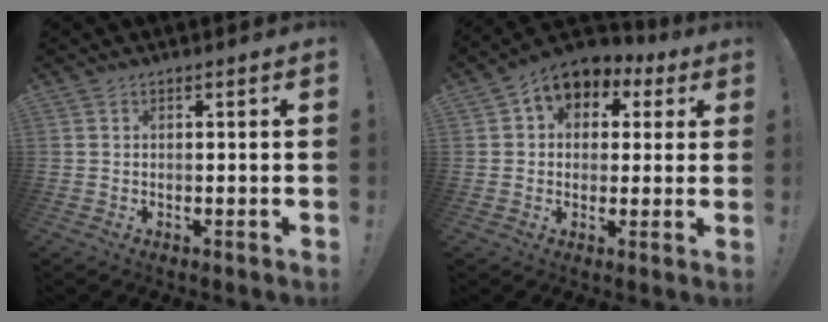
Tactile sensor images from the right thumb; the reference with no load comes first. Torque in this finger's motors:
{"motor_torque": [0.39, 1.76, 1.04, 0.03, 0.06]}